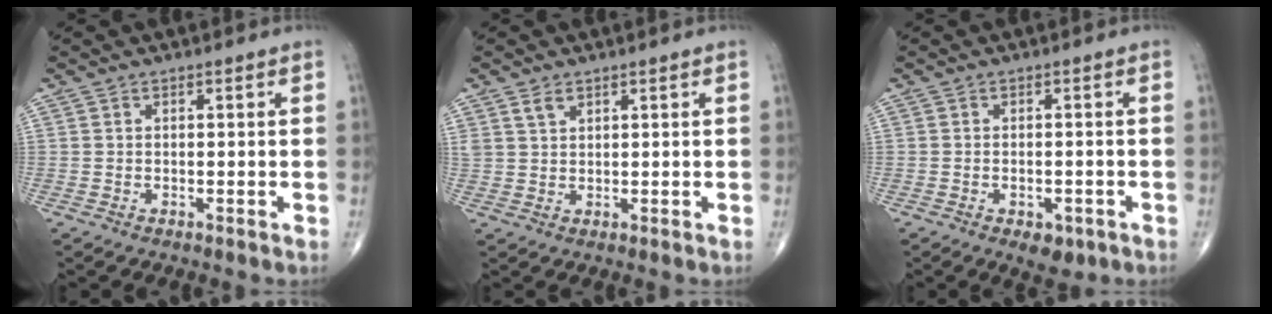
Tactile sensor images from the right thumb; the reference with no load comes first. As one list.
[{"total": 2.4, "force": [1.6, 1.4, 1.1], "torque": [-0.017, -0.006, 0.035]}, {"total": 4.4, "force": [-2.1, 2.4, 3.1], "torque": [-0.038, 0.009, -0.020]}]